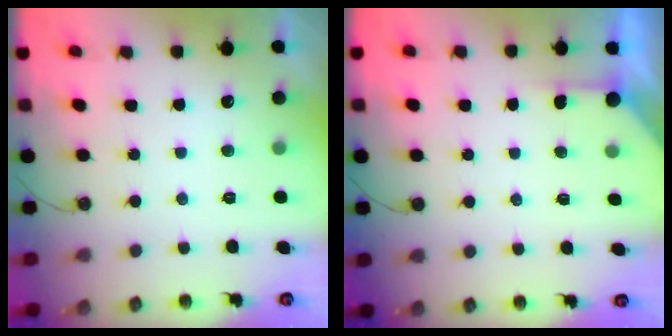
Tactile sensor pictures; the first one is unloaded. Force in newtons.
{"total": 2.7, "press": 2.7, "slide": 0.3}